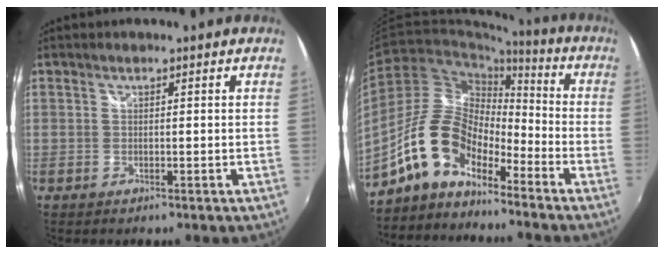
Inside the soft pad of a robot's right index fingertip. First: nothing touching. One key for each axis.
{"total": 12.3, "fx": -8.7, "fy": 5.9, "fz": 6.5, "tx": -0.127, "ty": 0.023, "tz": -0.176}